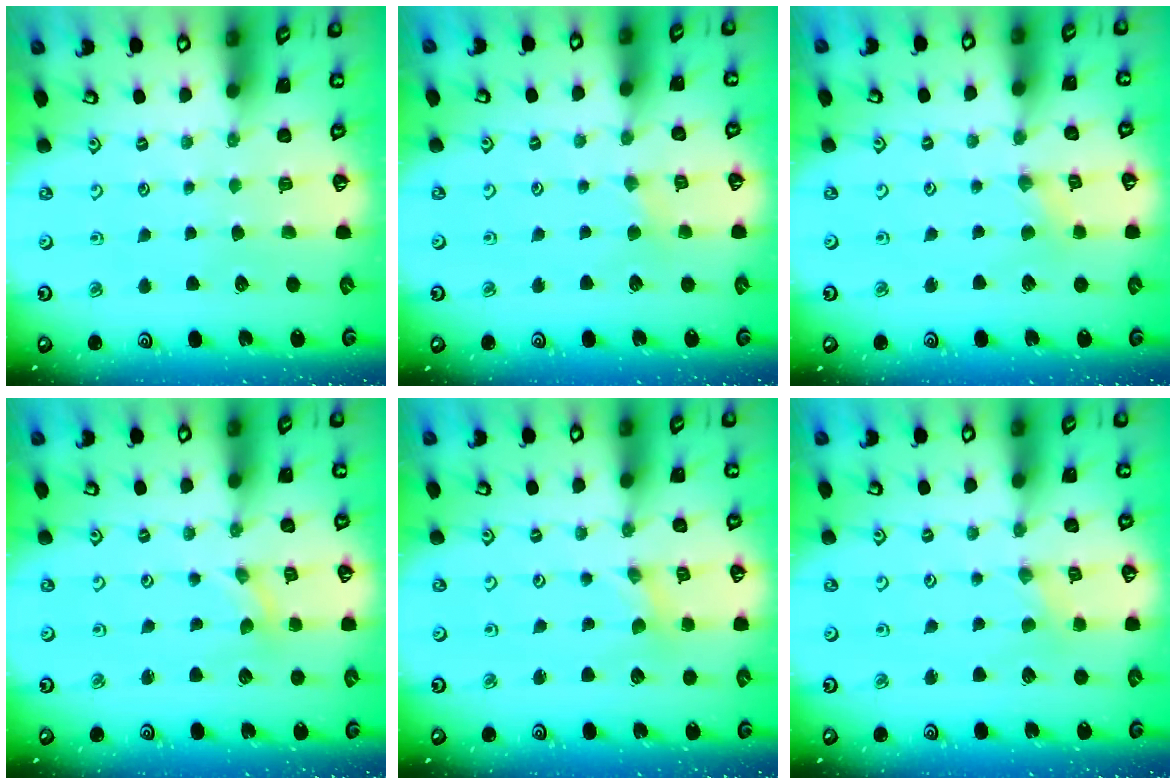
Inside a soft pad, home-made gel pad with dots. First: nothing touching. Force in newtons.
{"total": 2.0, "press": 2.0, "slide": 0.3}
{"total": 1.4, "press": 1.4, "slide": 0.3}
{"total": 0.0}
{"total": 0.0}
{"total": 0.0}